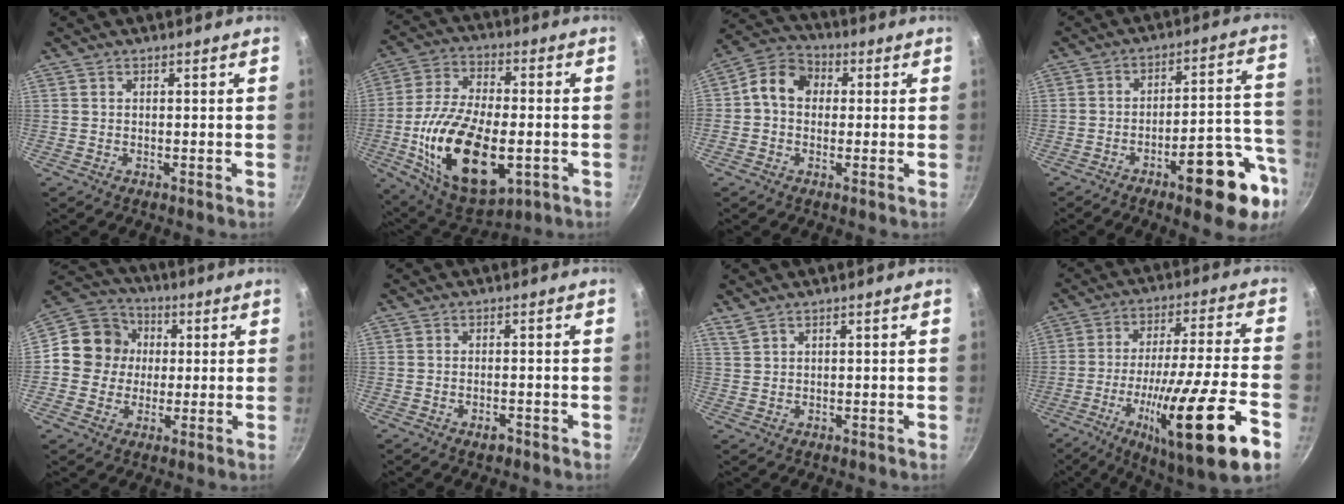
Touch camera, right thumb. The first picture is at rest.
{"total": 23.2, "force": [-5.1, 12.0, 19.2], "torque": [-0.342, 0.015, -0.080]}
{"total": 8.3, "force": [0.6, 6.9, 4.5], "torque": [-0.053, 0.021, -0.014]}
{"total": 17.1, "force": [-8.2, 5.6, 13.9], "torque": [-0.145, 0.051, -0.110]}
{"total": 11.3, "force": [0.8, 10.5, 4.0], "torque": [-0.033, 0.021, -0.006]}
{"total": 2.0, "force": [-1.2, 0.9, 1.2], "torque": [-0.018, 0.010, -0.018]}
{"total": 1.7, "force": [1.5, 0.4, 0.8], "torque": [-0.019, -0.002, 0.036]}
{"total": 24.1, "force": [-10.2, 3.5, 21.6], "torque": [-0.333, 0.025, -0.162]}